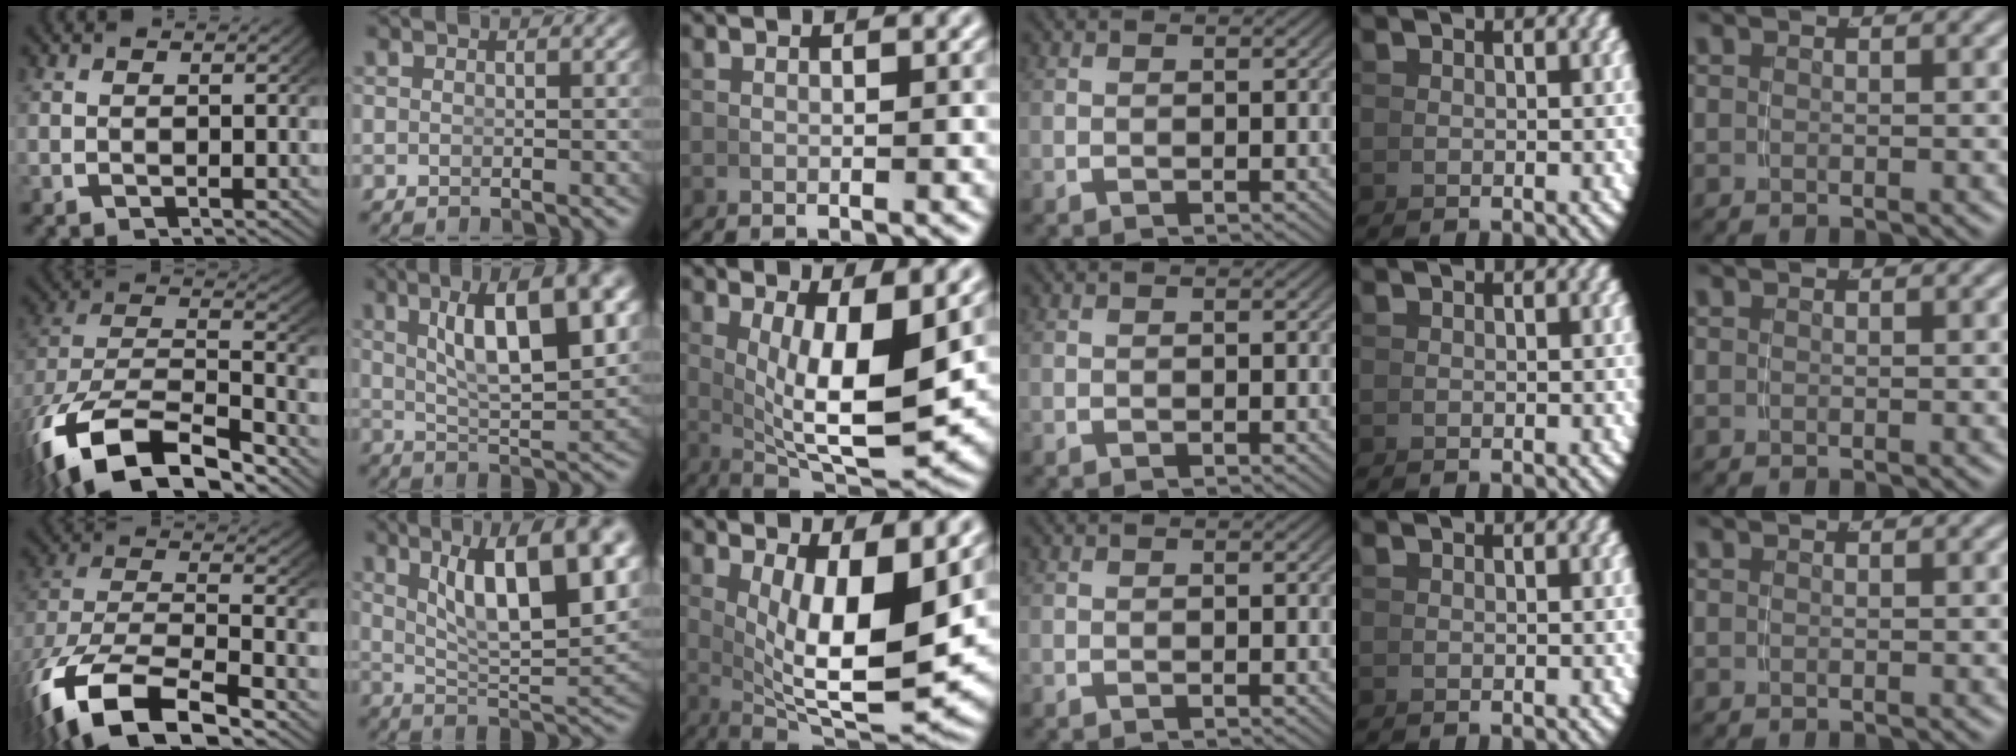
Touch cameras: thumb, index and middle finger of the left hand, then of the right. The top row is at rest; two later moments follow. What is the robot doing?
{"motion": "lift_and_place", "object": "cup"}